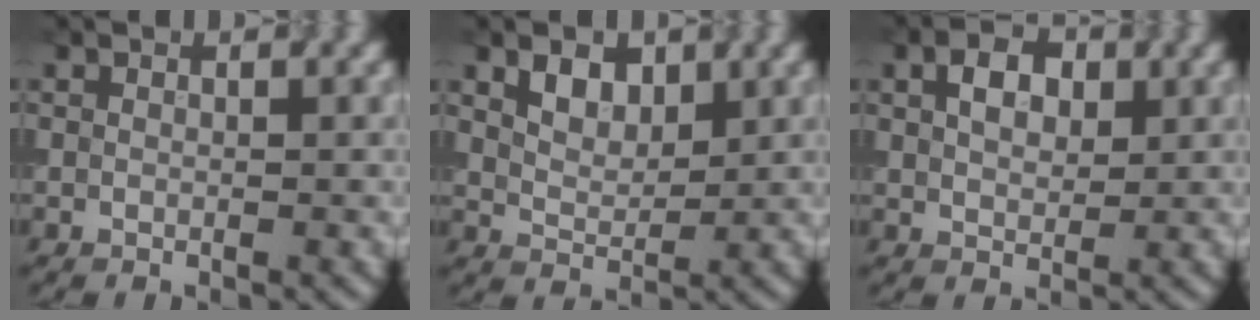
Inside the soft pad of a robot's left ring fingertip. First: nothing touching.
{"total": 2.7, "force": [1.5, 1.7, 1.5], "torque": [-0.030, 0.000, 0.028]}
{"total": 3.3, "force": [1.0, 2.2, 2.2], "torque": [-0.041, 0.006, 0.016]}